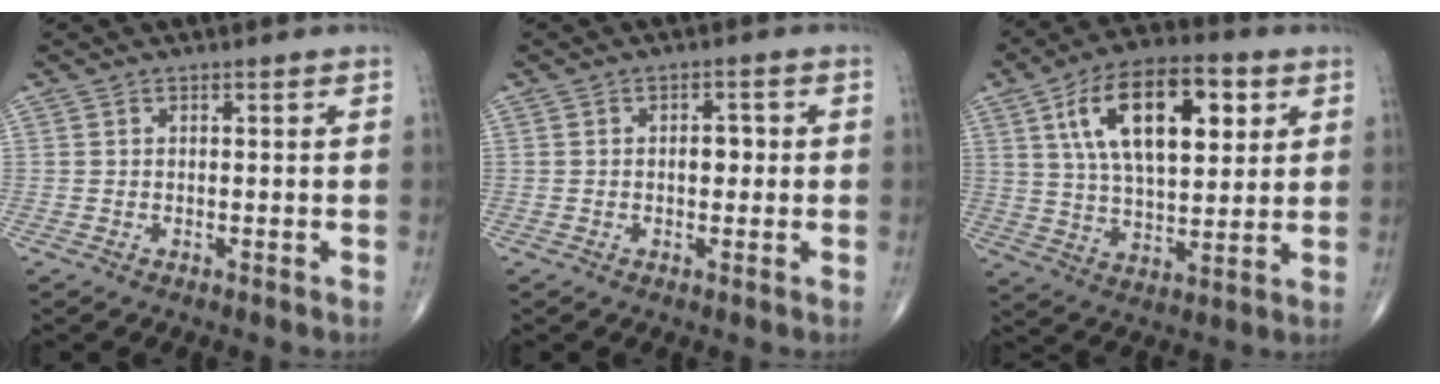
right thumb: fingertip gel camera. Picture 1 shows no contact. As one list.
[{"total": 2.8, "force": [0.0, 1.7, 2.1], "torque": [-0.018, 0.006, -0.003]}, {"total": 19.4, "force": [6.7, 9.3, 15.6], "torque": [-0.238, -0.007, 0.111]}]